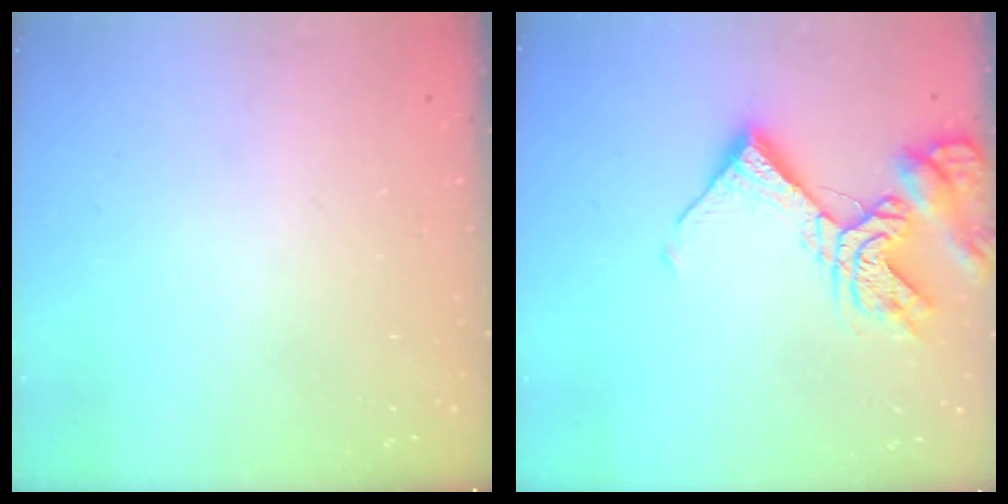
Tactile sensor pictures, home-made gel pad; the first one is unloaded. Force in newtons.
{"total": 13.5, "press": 13.4, "slide": 1.5}